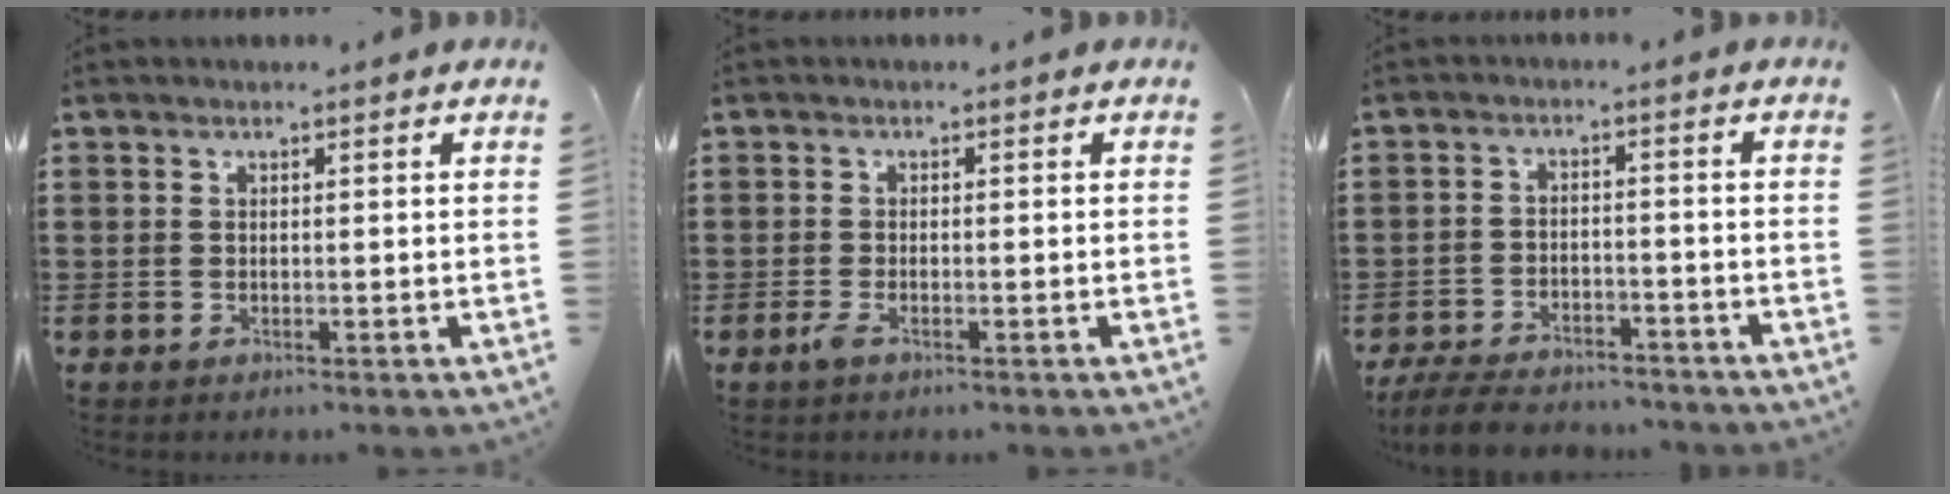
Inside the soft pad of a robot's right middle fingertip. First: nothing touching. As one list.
[{"total": 1.5, "force": [-0.8, 0.3, 1.2], "torque": [-0.030, -0.005, -0.016]}, {"total": 5.7, "force": [-5.5, 1.0, 1.4], "torque": [-0.031, 0.007, -0.109]}]